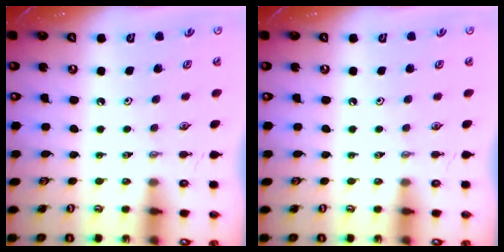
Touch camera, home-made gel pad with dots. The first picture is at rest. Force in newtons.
{"total": 0.0}